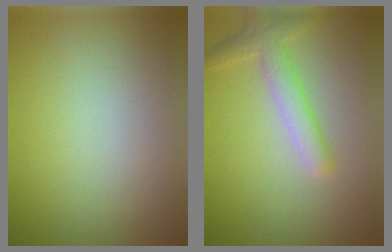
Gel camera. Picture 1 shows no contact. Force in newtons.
{"total": 2.9, "press": 2.9, "slide": 0.1}